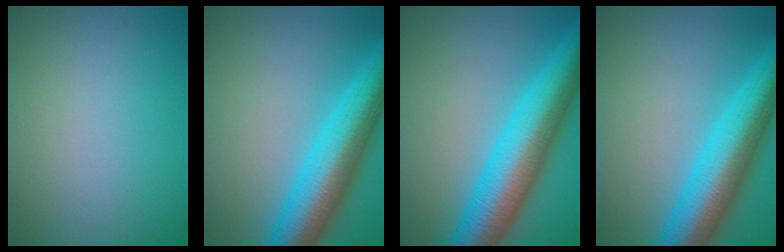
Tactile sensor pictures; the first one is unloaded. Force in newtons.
{"total": 9.2, "press": 9.2, "slide": 0.2}
{"total": 10.7, "press": 10.7, "slide": 0.2}
{"total": 9.2, "press": 9.2, "slide": 0.2}